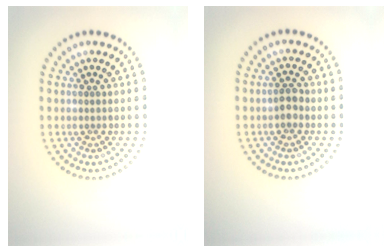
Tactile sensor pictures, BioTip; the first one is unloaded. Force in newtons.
{"total": 1.6, "press": 1.6, "slide": 0.2}